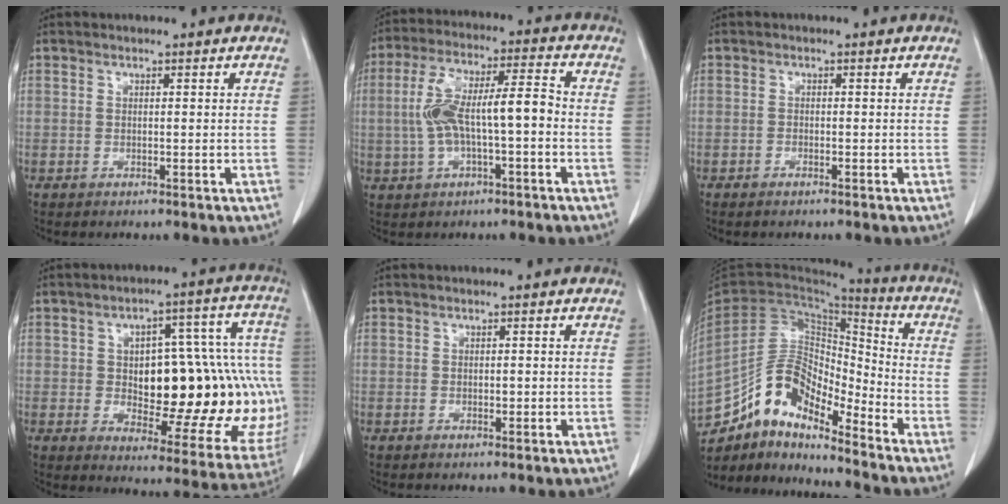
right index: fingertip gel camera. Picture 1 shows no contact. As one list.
[{"total": 11.0, "force": [-1.0, 2.8, 10.6], "torque": [-0.205, 0.032, -0.012]}, {"total": 1.0, "force": [-0.8, 0.3, 0.4], "torque": [-0.010, -0.001, -0.011]}, {"total": 26.9, "force": [-0.7, 10.9, 24.6], "torque": [-0.265, 0.049, 0.026]}, {"total": 0.9, "force": [0.1, 0.5, 0.7], "torque": [-0.008, 0.001, 0.006]}, {"total": 13.5, "force": [-10.9, 4.6, 6.6], "torque": [-0.122, 0.044, -0.202]}]